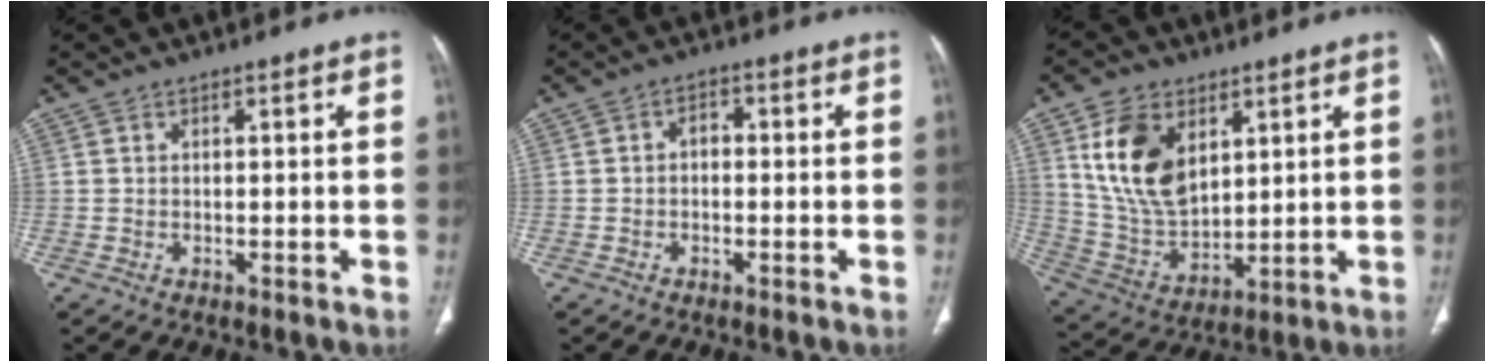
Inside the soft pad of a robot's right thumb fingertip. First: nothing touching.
{"total": 2.4, "force": [-0.3, 1.7, 1.7], "torque": [-0.018, 0.012, -0.012]}
{"total": 14.9, "force": [5.7, 9.3, 10.1], "torque": [-0.169, -0.027, 0.126]}